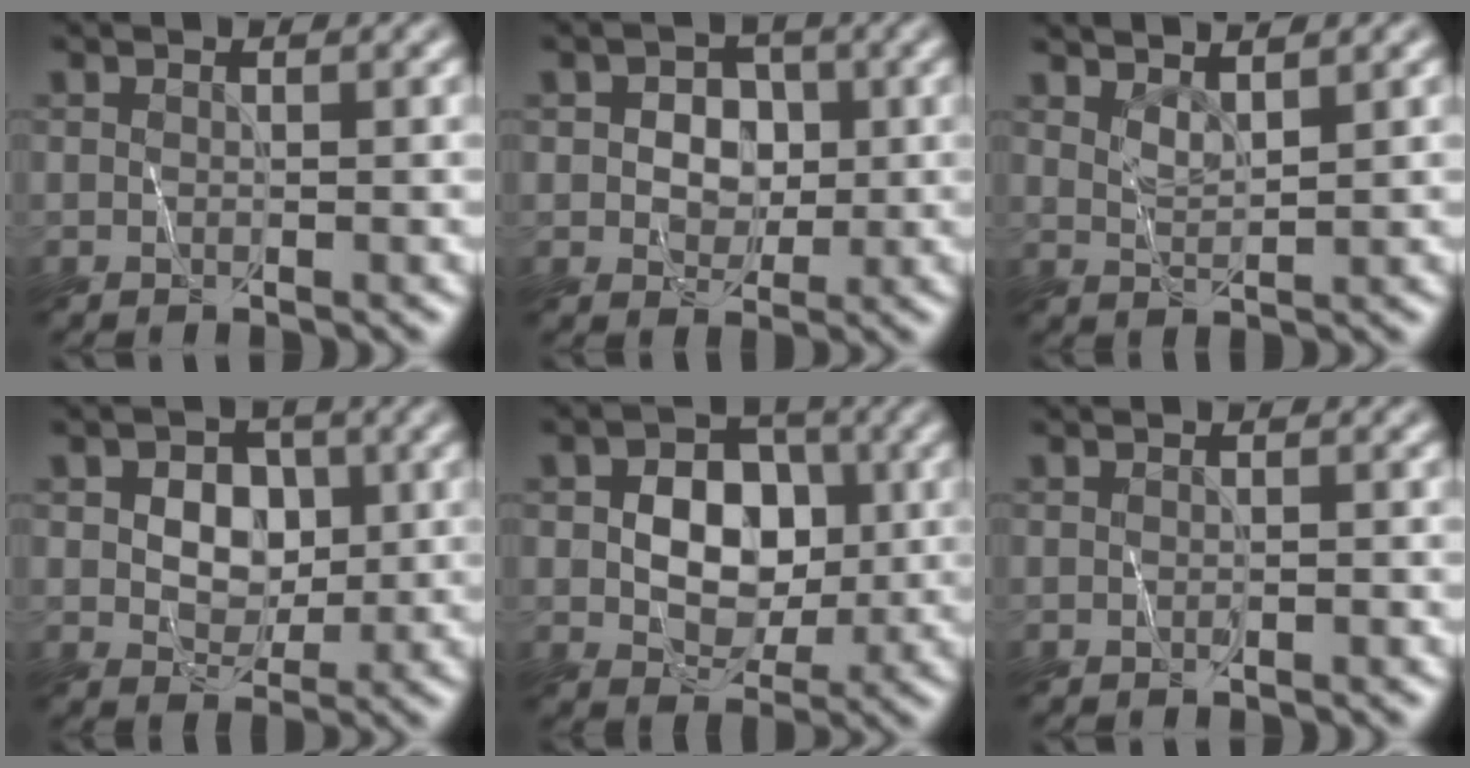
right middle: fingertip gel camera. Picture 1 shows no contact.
{"total": 3.6, "force": [0.2, 3.0, 2.1], "torque": [-0.018, 0.005, -0.002]}
{"total": 2.1, "force": [2.1, -0.4, 0.2], "torque": [-0.001, 0.000, 0.043]}
{"total": 4.4, "force": [0.5, 3.4, 2.8], "torque": [-0.037, 0.001, 0.006]}
{"total": 6.7, "force": [0.1, 4.9, 4.6], "torque": [-0.069, 0.002, -0.004]}
{"total": 0.6, "force": [-0.5, 0.2, 0.4], "torque": [-0.008, -0.005, -0.009]}